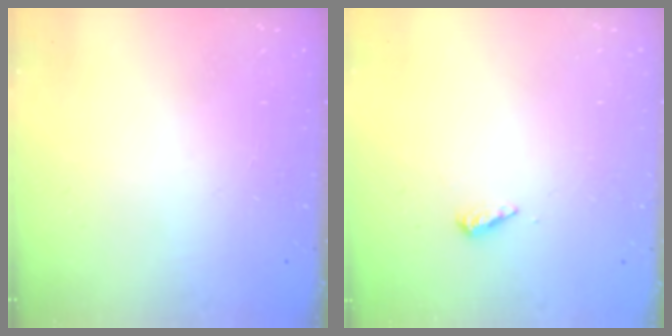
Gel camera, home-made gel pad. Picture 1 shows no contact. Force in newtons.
{"total": 4.3, "press": 4.2, "slide": 0.6}